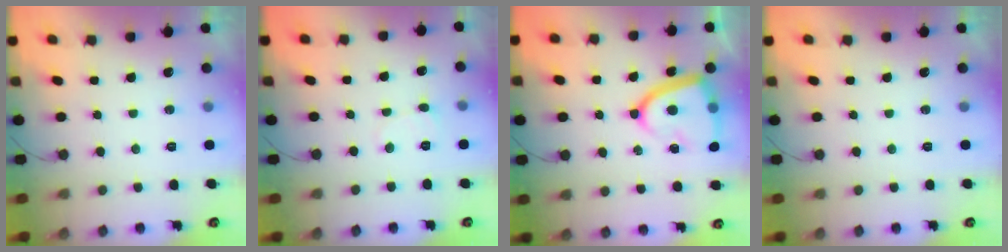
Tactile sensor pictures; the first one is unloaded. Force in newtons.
{"total": 3.6, "press": 3.6, "slide": 0.4}
{"total": 15.2, "press": 15.1, "slide": 1.6}
{"total": 0.0}